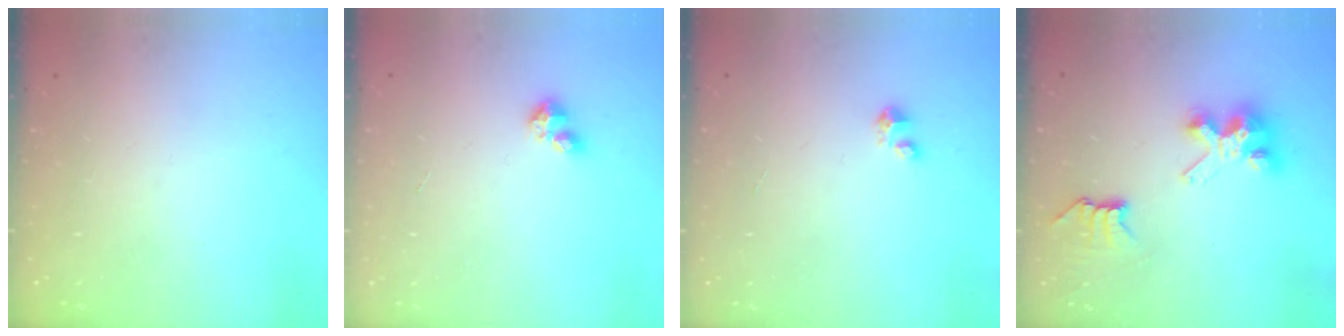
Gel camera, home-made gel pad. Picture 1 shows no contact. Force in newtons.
{"total": 2.8, "press": 2.8, "slide": 0.2}
{"total": 2.1, "press": 2.1, "slide": 0.1}
{"total": 7.3, "press": 7.3, "slide": 0.2}